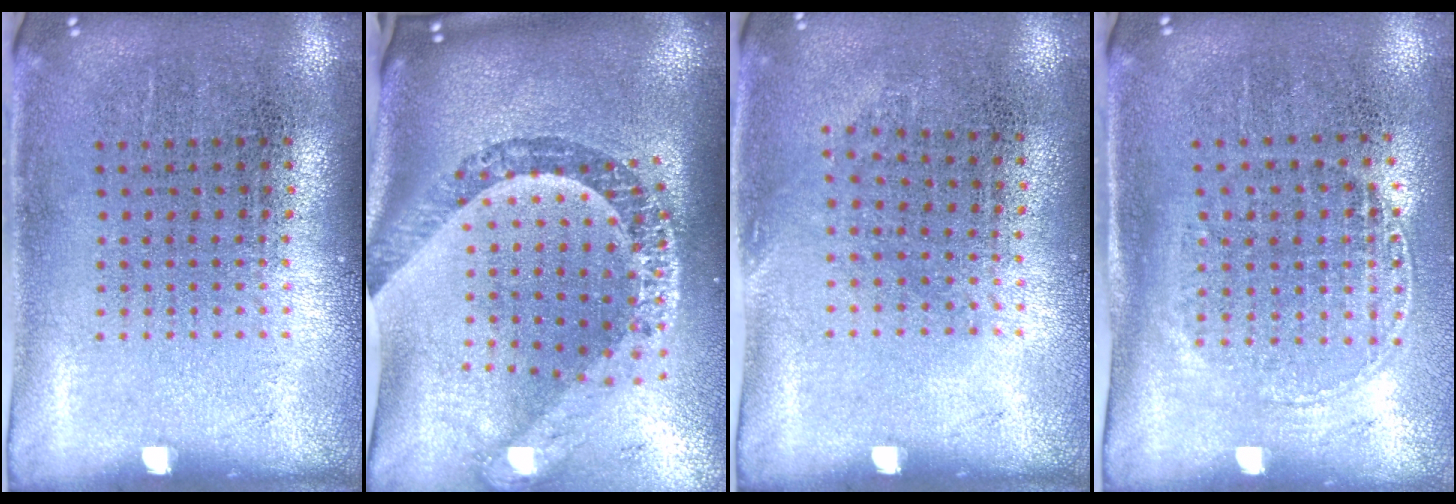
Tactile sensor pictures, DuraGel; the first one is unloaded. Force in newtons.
{"total": 3.6, "press": 2.5, "slide": 2.6}
{"total": 0.7, "press": 0.6, "slide": 0.5}
{"total": 1.5, "press": 1.2, "slide": 0.8}